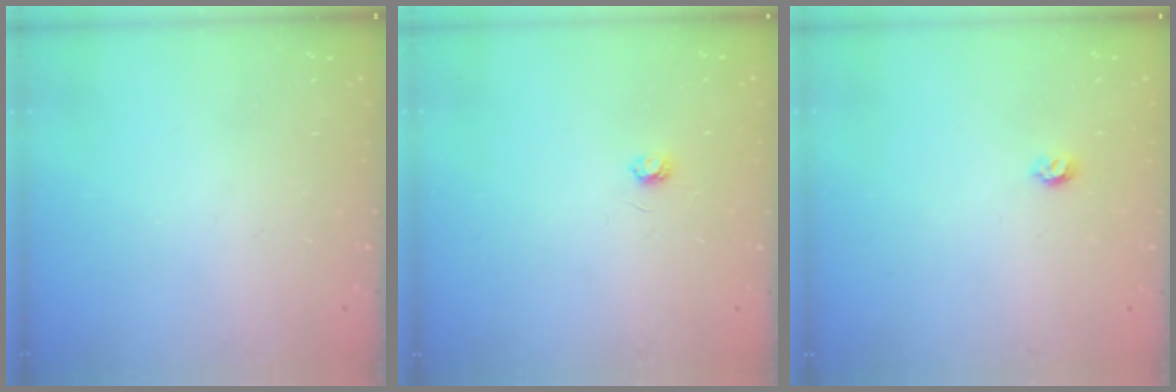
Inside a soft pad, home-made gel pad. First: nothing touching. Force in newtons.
{"total": 3.2, "press": 3.2, "slide": 0.4}
{"total": 3.6, "press": 3.6, "slide": 0.4}